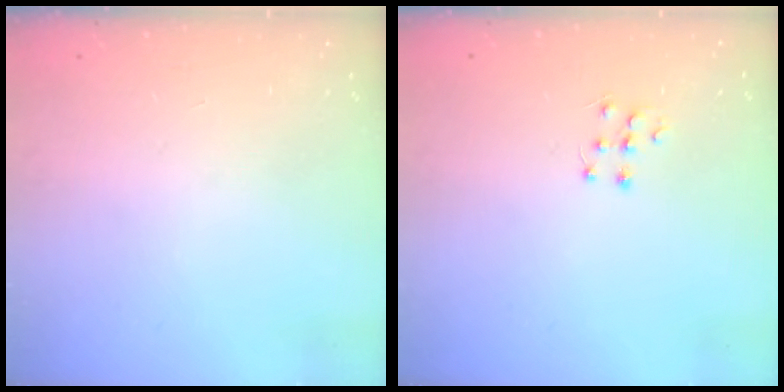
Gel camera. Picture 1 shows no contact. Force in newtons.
{"total": 6.2, "press": 6.2, "slide": 0.4}